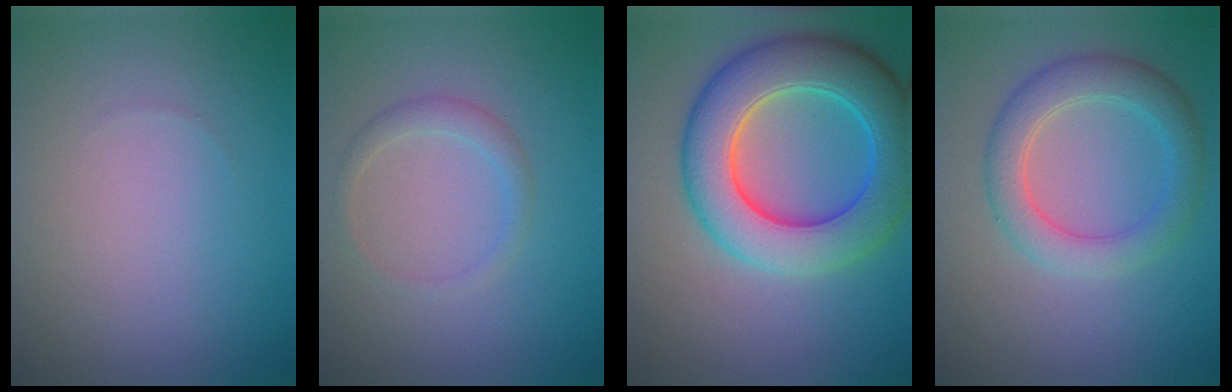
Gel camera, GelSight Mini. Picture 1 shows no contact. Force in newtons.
{"total": 1.6, "press": 1.6, "slide": 0.0}
{"total": 9.6, "press": 9.6, "slide": 0.5}
{"total": 4.2, "press": 4.2, "slide": 0.2}